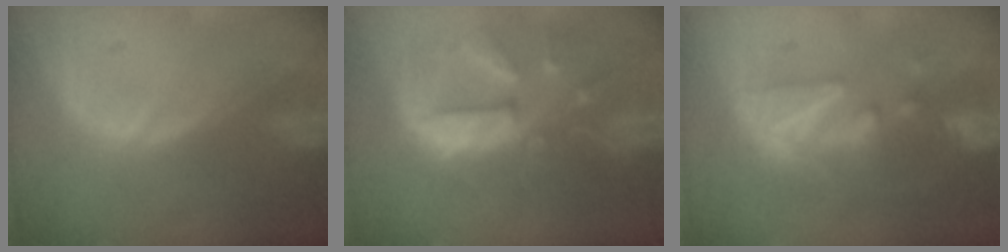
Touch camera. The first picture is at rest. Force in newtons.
{"total": 10.8, "press": 9.4, "slide": 5.2}
{"total": 8.6, "press": 8.0, "slide": 3.1}